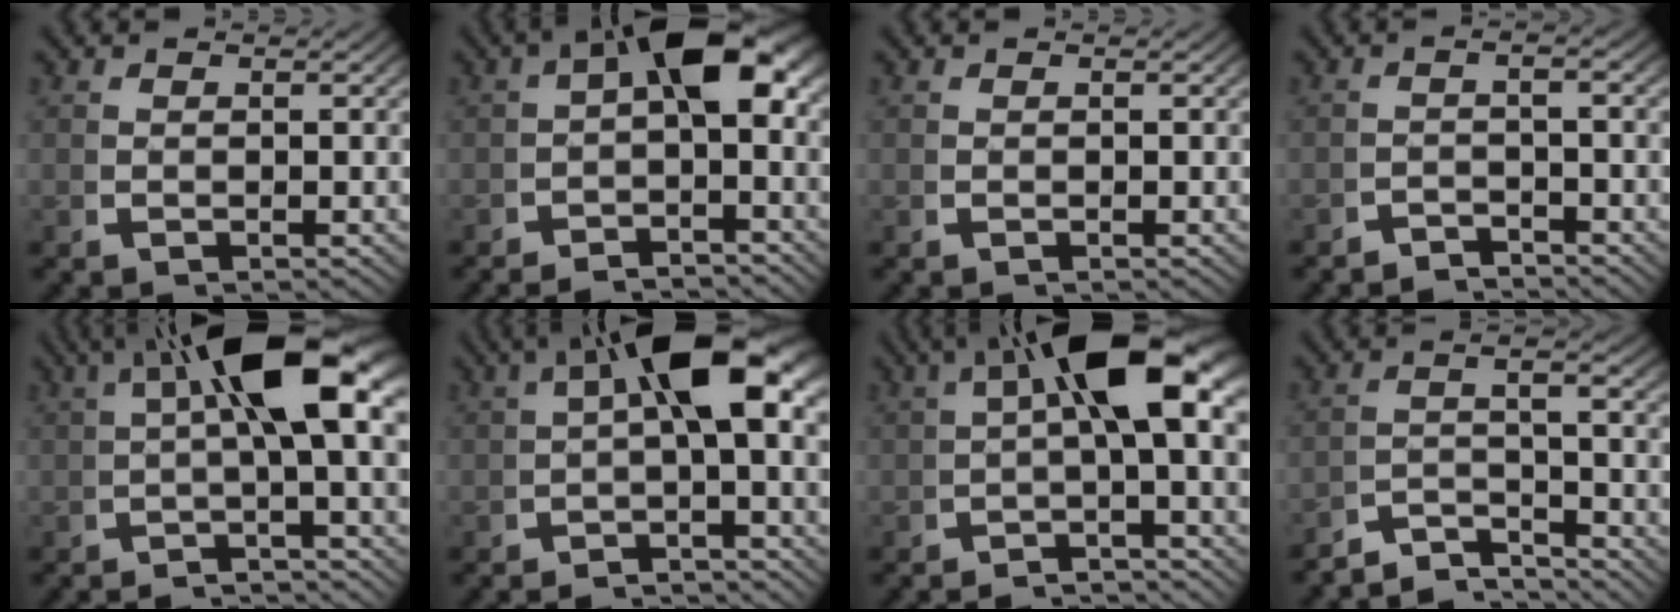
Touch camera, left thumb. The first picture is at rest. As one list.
[{"total": 7.8, "force": [-0.7, 3.9, 6.7], "torque": [-0.082, -0.002, -0.016]}, {"total": 0.0}, {"total": 2.6, "force": [-2.5, 0.3, 0.6], "torque": [-0.006, -0.008, -0.043]}, {"total": 11.3, "force": [0.7, 4.3, 10.4], "torque": [-0.151, 0.010, 0.006]}, {"total": 9.3, "force": [0.2, 3.8, 8.5], "torque": [-0.123, 0.002, 0.001]}, {"total": 10.3, "force": [0.2, 4.2, 9.4], "torque": [-0.135, 0.004, 0.000]}, {"total": 4.6, "force": [-3.9, 1.4, 2.1], "torque": [-0.031, -0.013, -0.068]}]